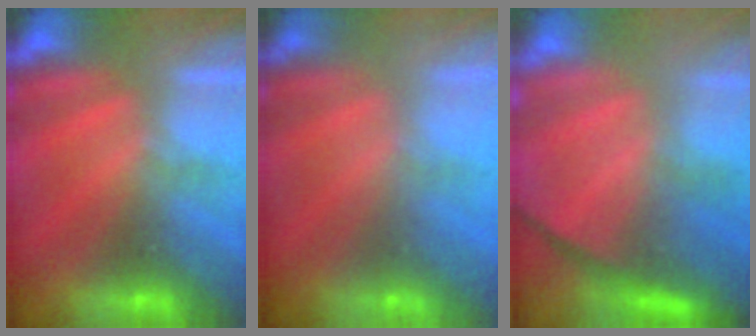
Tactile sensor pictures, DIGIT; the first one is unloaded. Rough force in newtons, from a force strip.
{"total": 8.5}
{"total": 9.4}